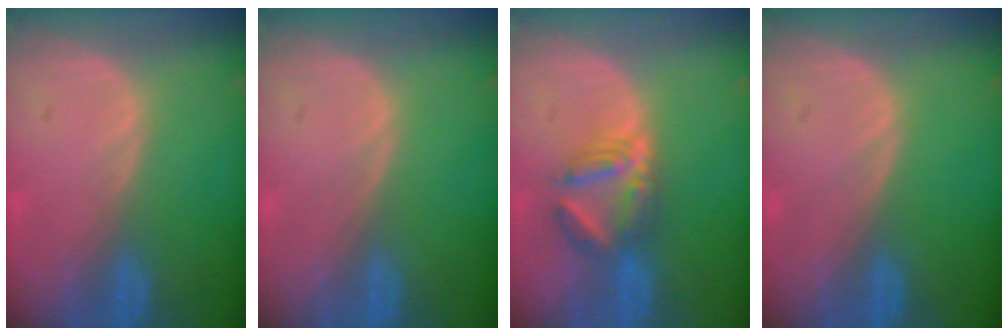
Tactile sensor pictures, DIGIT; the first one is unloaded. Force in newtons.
{"total": 0.0}
{"total": 5.8, "press": 5.7, "slide": 1.2}
{"total": 0.0}